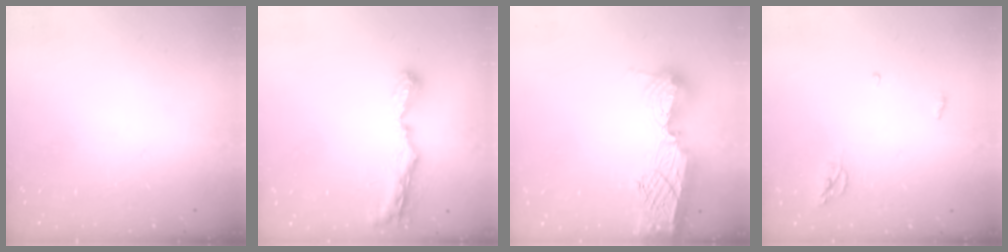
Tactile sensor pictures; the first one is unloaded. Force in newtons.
{"total": 8.6, "press": 8.5, "slide": 0.8}
{"total": 15.2, "press": 15.1, "slide": 1.3}
{"total": 3.8, "press": 3.8, "slide": 0.4}